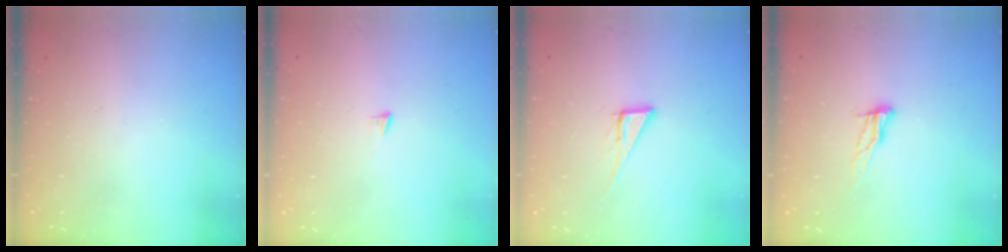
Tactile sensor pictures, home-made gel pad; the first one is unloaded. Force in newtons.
{"total": 5.2, "press": 5.2, "slide": 0.3}
{"total": 6.1, "press": 6.1, "slide": 0.4}
{"total": 8.7, "press": 8.4, "slide": 2.4}